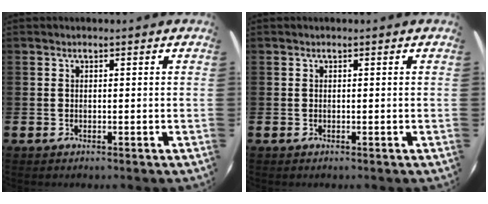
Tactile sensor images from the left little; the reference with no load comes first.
{"total": 0.0}